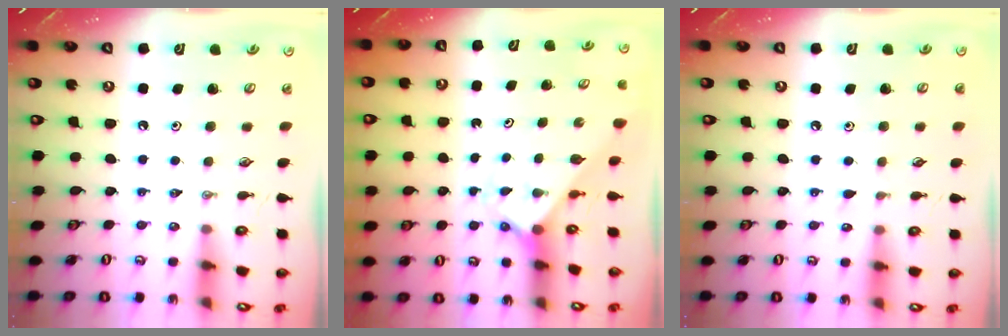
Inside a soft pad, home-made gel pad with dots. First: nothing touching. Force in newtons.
{"total": 1.8, "press": 1.7, "slide": 0.2}
{"total": 3.5, "press": 3.5, "slide": 0.4}